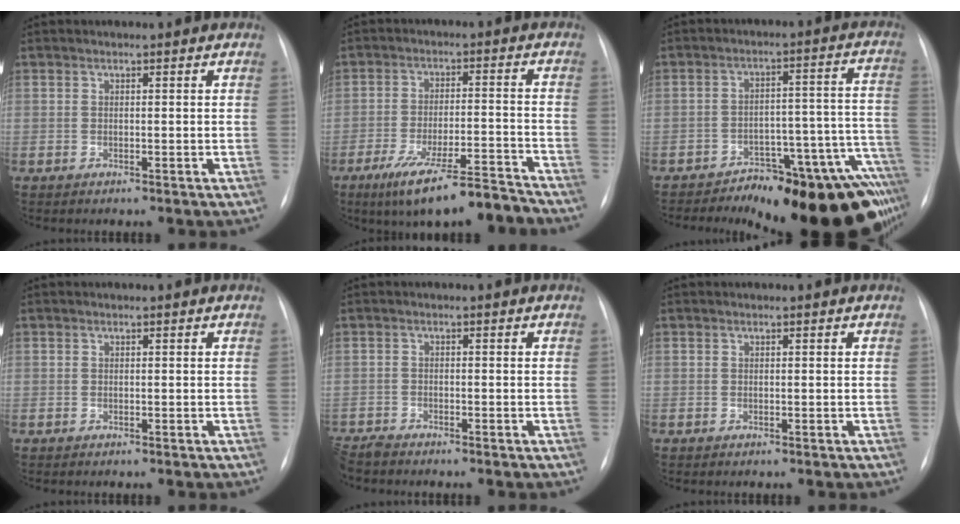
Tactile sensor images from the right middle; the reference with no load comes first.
{"total": 12.6, "force": [-10.0, 1.0, 7.5], "torque": [-0.119, -0.003, -0.165]}
{"total": 22.6, "force": [-17.8, 4.3, 13.1], "torque": [-0.074, 0.021, -0.237]}
{"total": 0.0}
{"total": 2.9, "force": [-2.8, 0.0, 0.5], "torque": [-0.008, -0.014, -0.055]}
{"total": 0.0}